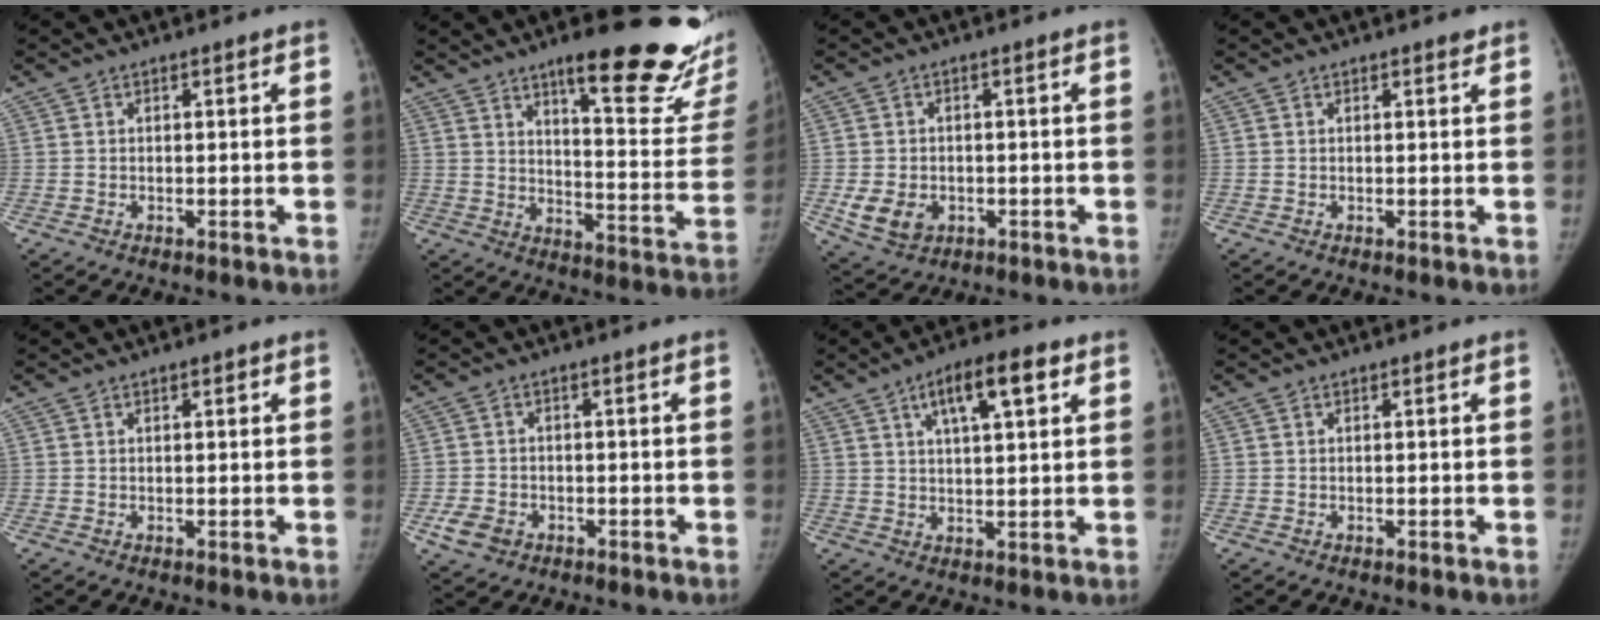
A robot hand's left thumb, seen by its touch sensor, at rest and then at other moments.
{"total": 24.1, "force": [15.9, 5.3, 17.2], "torque": [-0.191, -0.100, 0.216]}
{"total": 6.3, "force": [-1.8, 4.9, 3.6], "torque": [-0.056, 0.003, -0.020]}
{"total": 0.6, "force": [0.5, 0.2, 0.3], "torque": [-0.005, -0.004, 0.006]}
{"total": 1.0, "force": [0.5, 0.4, 0.7], "torque": [-0.006, 0.001, 0.006]}
{"total": 4.3, "force": [-2.0, 3.3, 1.9], "torque": [-0.031, 0.009, -0.029]}
{"total": 9.6, "force": [4.4, 3.1, 7.9], "torque": [-0.115, -0.003, 0.070]}
{"total": 0.0}